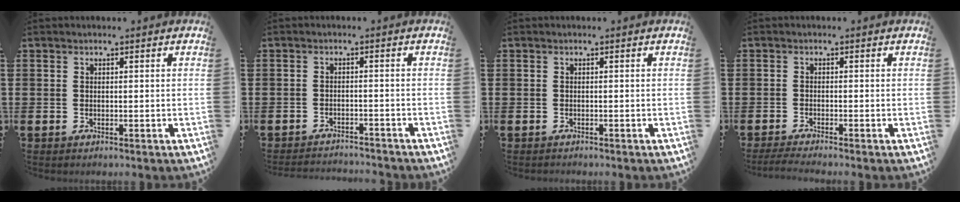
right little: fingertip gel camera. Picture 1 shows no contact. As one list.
[{"total": 1.9, "force": [-1.8, -0.3, -0.4], "torque": [0.004, 0.002, -0.038]}, {"total": 0.0}, {"total": 1.4, "force": [-1.1, 0.0, 0.9], "torque": [-0.013, 0.001, -0.020]}]